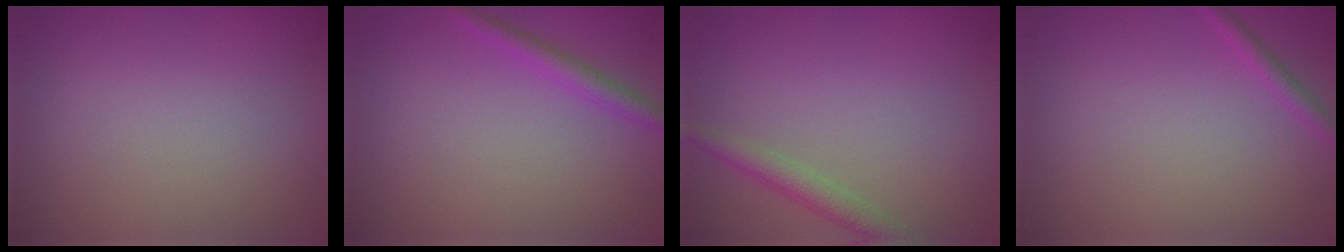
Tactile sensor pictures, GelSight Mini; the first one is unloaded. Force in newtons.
{"total": 1.8, "press": 1.8, "slide": 0.1}
{"total": 2.3, "press": 2.3, "slide": 0.1}
{"total": 1.1, "press": 1.1, "slide": 0.0}